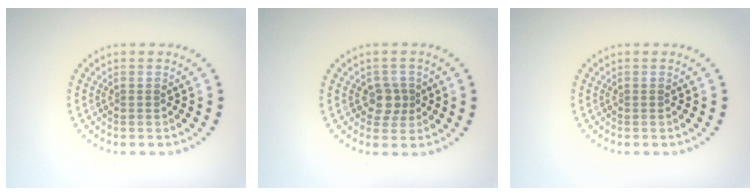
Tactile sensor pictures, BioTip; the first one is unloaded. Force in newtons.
{"total": 2.0, "press": 1.7, "slide": 1.0}
{"total": 0.0}